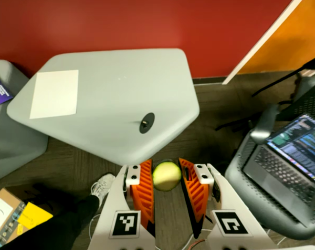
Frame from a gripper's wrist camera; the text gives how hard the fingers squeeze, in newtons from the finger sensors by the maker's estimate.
{"total": 10.5, "left": 11.5, "right": 9.6}